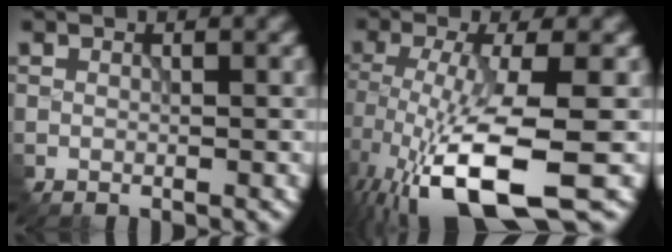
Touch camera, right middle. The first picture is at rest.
{"total": 10.9, "force": [-4.7, 2.9, 9.4], "torque": [-0.186, -0.012, -0.080]}